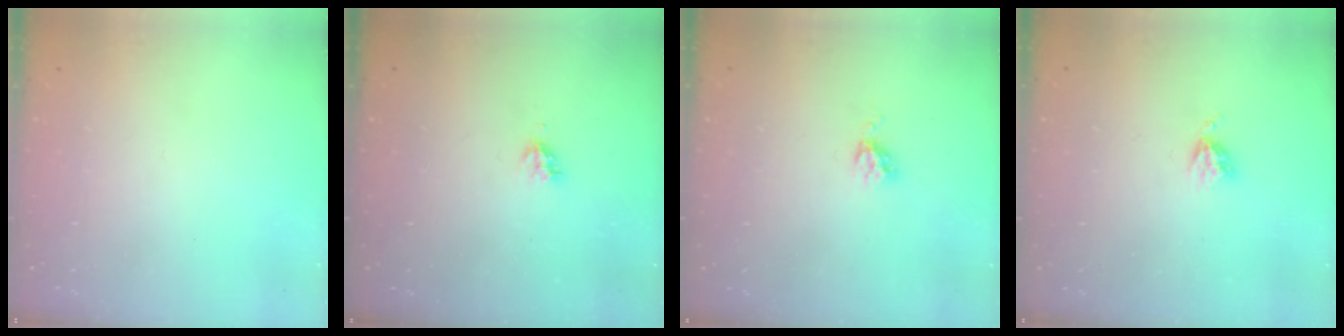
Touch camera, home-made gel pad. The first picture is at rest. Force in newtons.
{"total": 3.6, "press": 3.6, "slide": 0.5}
{"total": 4.2, "press": 4.1, "slide": 0.4}
{"total": 3.3, "press": 3.3, "slide": 0.4}